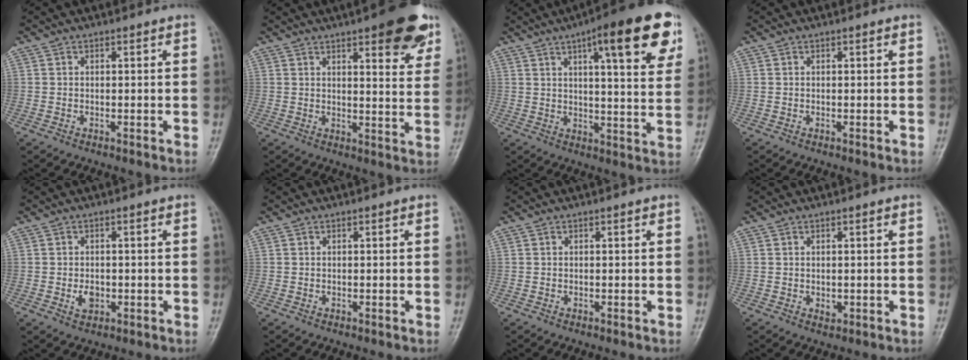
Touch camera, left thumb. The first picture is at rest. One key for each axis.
{"total": 13.0, "fx": 7.8, "fy": 4.0, "fz": 9.7, "tx": -0.086, "ty": -0.035, "tz": 0.095}
{"total": 18.0, "fx": 8.9, "fy": 4.2, "fz": 15.0, "tx": -0.175, "ty": -0.022, "tz": 0.117}
{"total": 0.0}
{"total": 2.8, "fx": -0.6, "fy": 2.0, "fz": 1.8, "tx": -0.025, "ty": 0.000, "tz": -0.008}
{"total": 0.0}
{"total": 0.0}
{"total": 1.5, "fx": 0.1, "fy": 1.0, "fz": 1.1, "tx": -0.012, "ty": -0.002, "tz": 0.004}